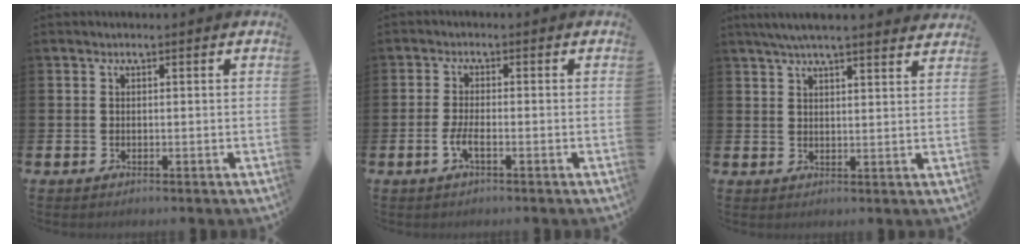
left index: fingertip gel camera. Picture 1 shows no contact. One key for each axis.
{"total": 2.3, "fx": -1.0, "fy": 0.5, "fz": 2.0, "tx": -0.036, "ty": 0.000, "tz": -0.017}
{"total": 5.2, "fx": 4.8, "fy": 0.2, "fz": 1.9, "tx": -0.043, "ty": -0.013, "tz": 0.086}